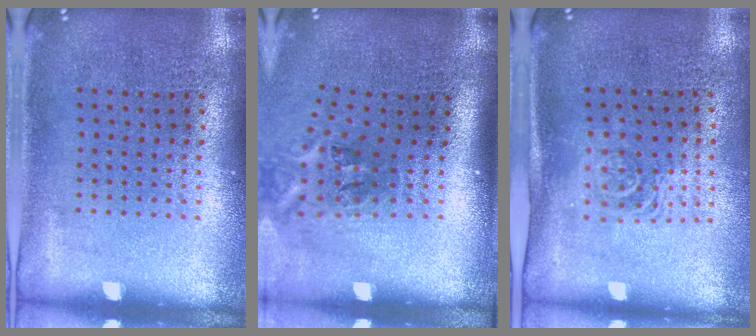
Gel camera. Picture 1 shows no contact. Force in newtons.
{"total": 2.3, "press": 1.3, "slide": 1.9}
{"total": 1.7, "press": 1.3, "slide": 1.1}